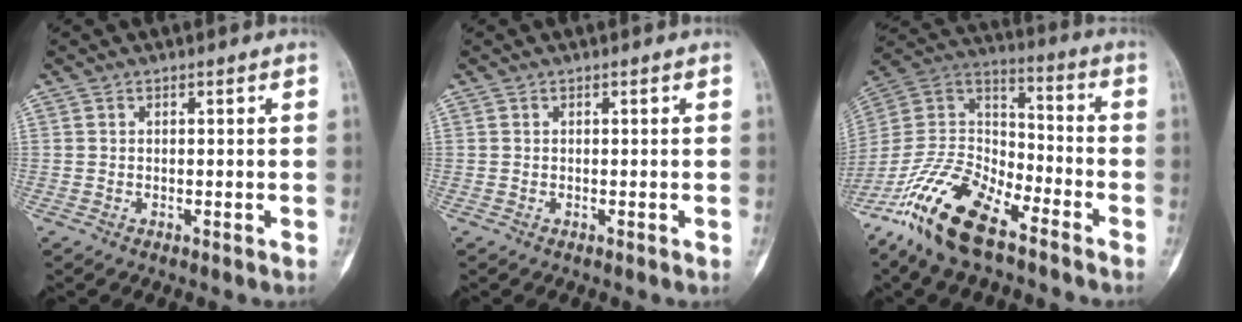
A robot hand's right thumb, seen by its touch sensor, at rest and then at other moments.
{"total": 0.0}
{"total": 18.8, "force": [-12.5, 7.4, 11.9], "torque": [-0.229, 0.068, -0.240]}